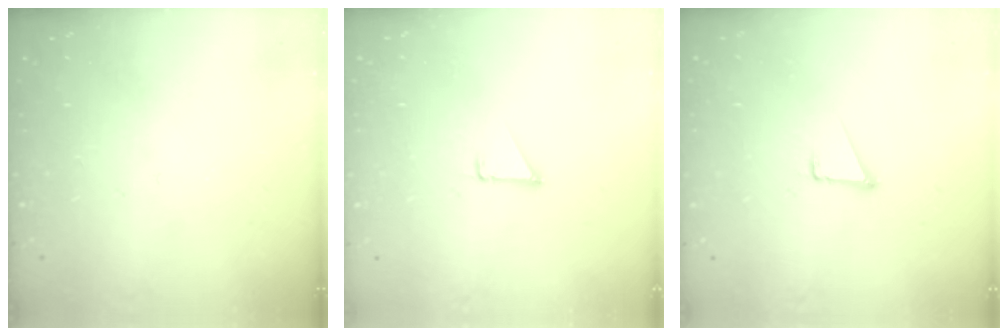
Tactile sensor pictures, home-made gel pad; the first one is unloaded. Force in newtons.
{"total": 1.3, "press": 1.3, "slide": 0.1}
{"total": 1.7, "press": 1.7, "slide": 0.1}